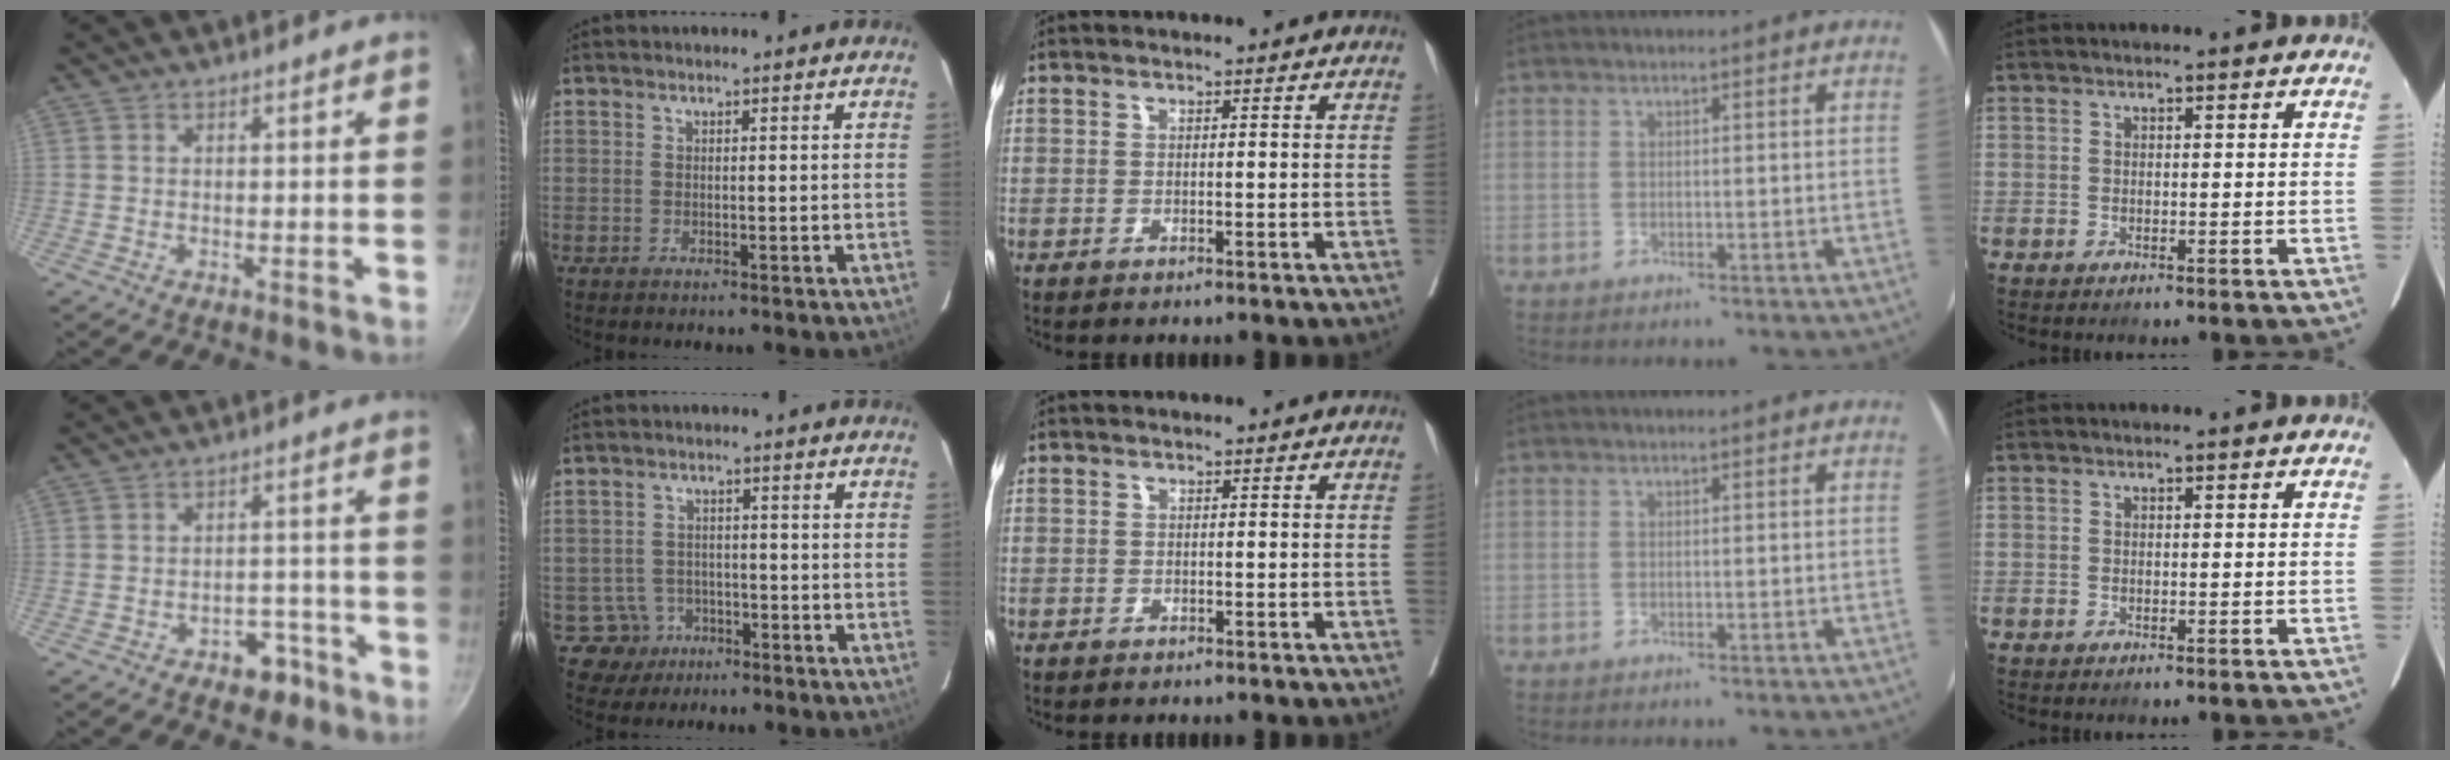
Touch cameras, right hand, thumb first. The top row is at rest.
{"thumb": {"total": 6.0, "force": [-3.8, 3.7, 2.8], "torque": [-0.016, 0.038, -0.054]}, "index": {"total": 5.1, "force": [-2.2, 4.6, -0.5], "torque": [0.010, 0.012, -0.033]}}